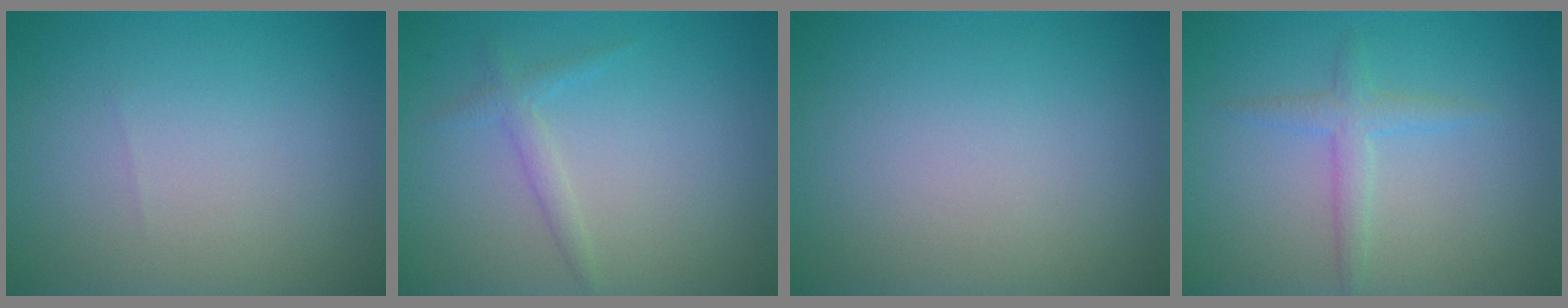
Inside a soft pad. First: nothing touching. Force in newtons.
{"total": 1.3, "press": 1.3, "slide": 0.1}
{"total": 0.0}
{"total": 1.9, "press": 1.9, "slide": 0.2}